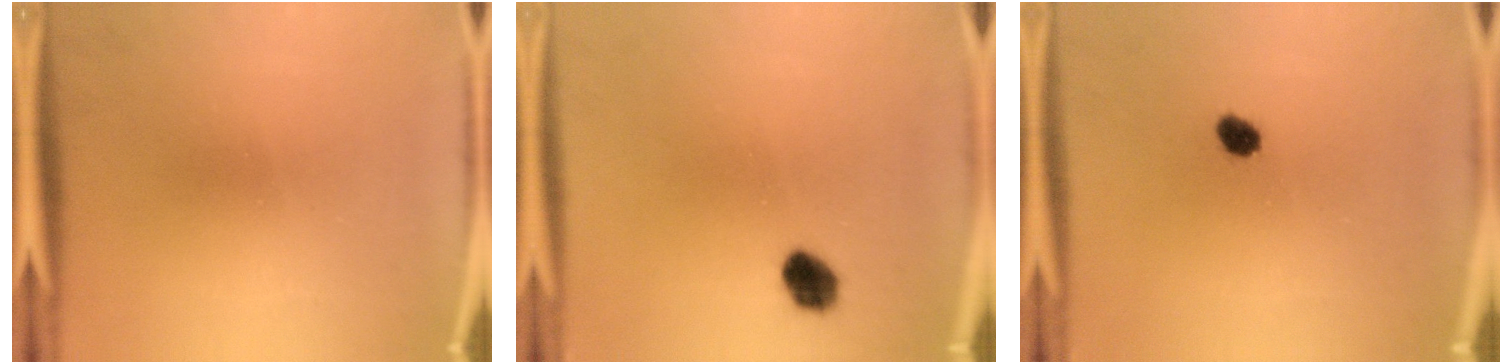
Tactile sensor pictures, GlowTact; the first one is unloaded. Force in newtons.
{"total": 5.3}
{"total": 2.8}